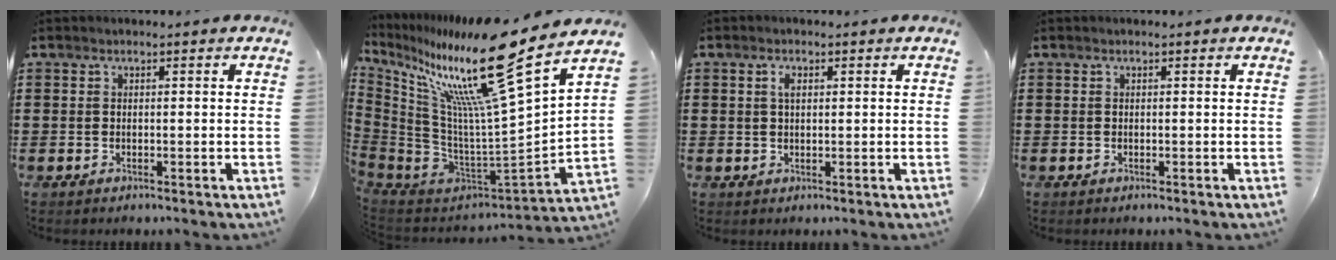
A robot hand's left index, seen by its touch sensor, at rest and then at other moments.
{"total": 17.8, "force": [13.4, -0.6, 11.7], "torque": [-0.223, -0.101, 0.201]}
{"total": 1.8, "force": [0.7, 1.1, 1.3], "torque": [-0.020, 0.003, 0.010]}
{"total": 0.0}